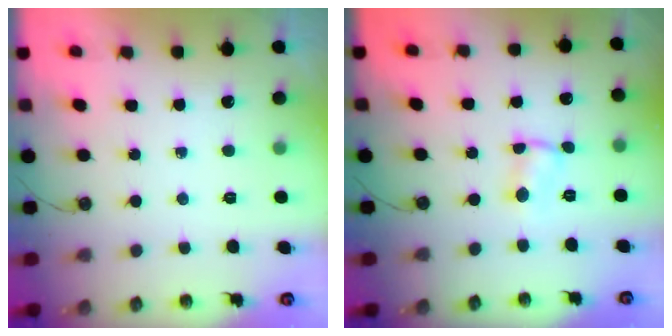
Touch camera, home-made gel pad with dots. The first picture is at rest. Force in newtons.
{"total": 1.4, "press": 1.4, "slide": 0.0}